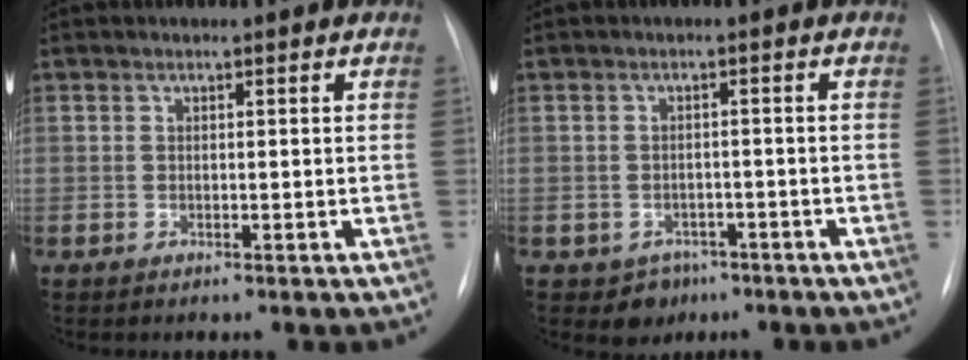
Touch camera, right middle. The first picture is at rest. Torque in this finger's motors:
{"motor_torque": [0.33, -0.34, -0.03, -0.01]}